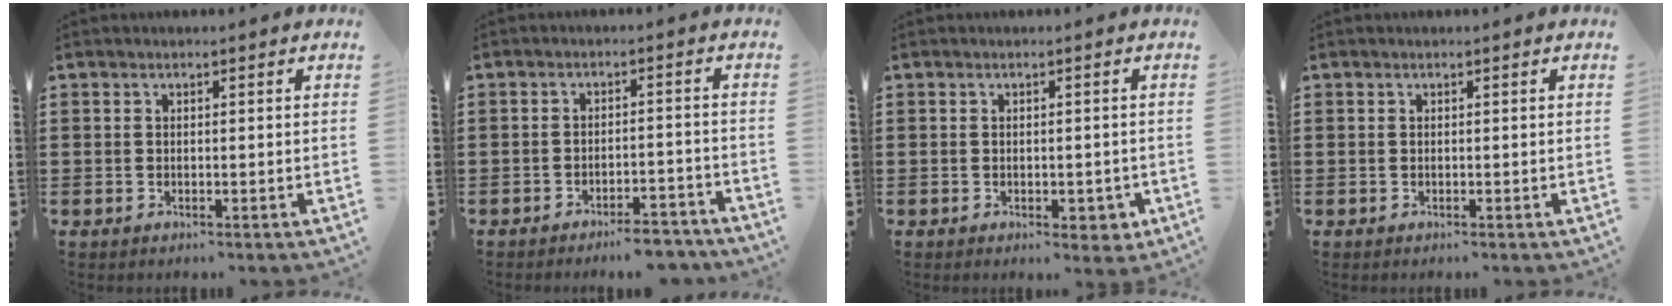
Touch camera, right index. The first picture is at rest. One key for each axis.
{"total": 4.1, "fx": -3.9, "fy": 0.0, "fz": 1.3, "tx": -0.024, "ty": -0.004, "tz": -0.076}
{"total": 2.5, "fx": -0.6, "fy": 1.4, "fz": 1.9, "tx": -0.033, "ty": 0.003, "tz": -0.010}
{"total": 0.0}